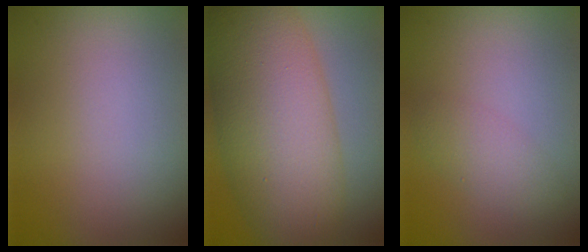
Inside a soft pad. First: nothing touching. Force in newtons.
{"total": 10.4, "press": 10.4, "slide": 0.4}
{"total": 2.1, "press": 2.1, "slide": 0.1}